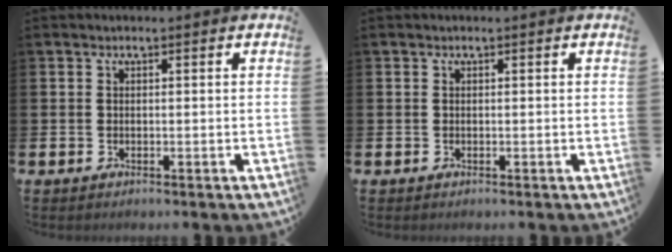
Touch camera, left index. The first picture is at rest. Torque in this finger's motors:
{"motor_torque": [0.00, 0.00, 0.00, -0.01]}